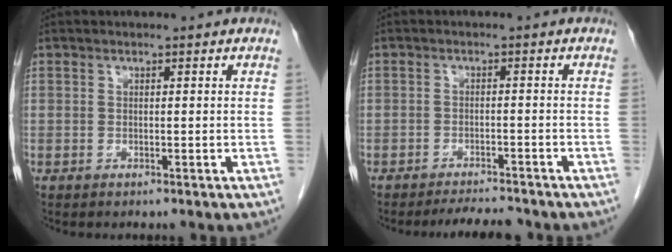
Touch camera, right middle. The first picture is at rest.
{"total": 3.9, "force": [-3.8, 0.5, 0.8], "torque": [-0.016, -0.012, -0.059]}